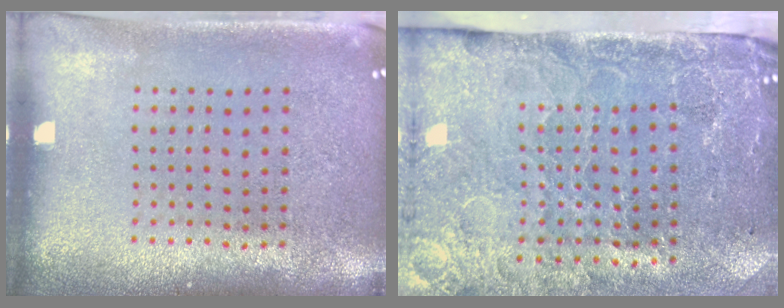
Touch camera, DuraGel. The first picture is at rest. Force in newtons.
{"total": 4.7, "press": 3.7, "slide": 2.9}